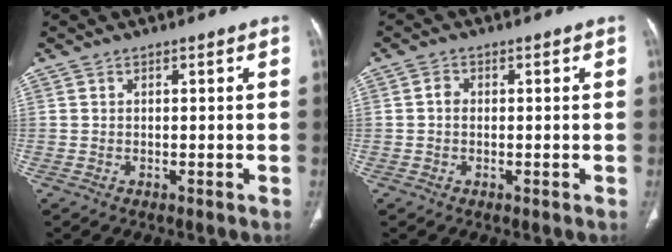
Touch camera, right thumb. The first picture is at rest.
{"total": 1.6, "force": [0.0, 1.3, 0.9], "torque": [-0.011, 0.004, -0.003]}